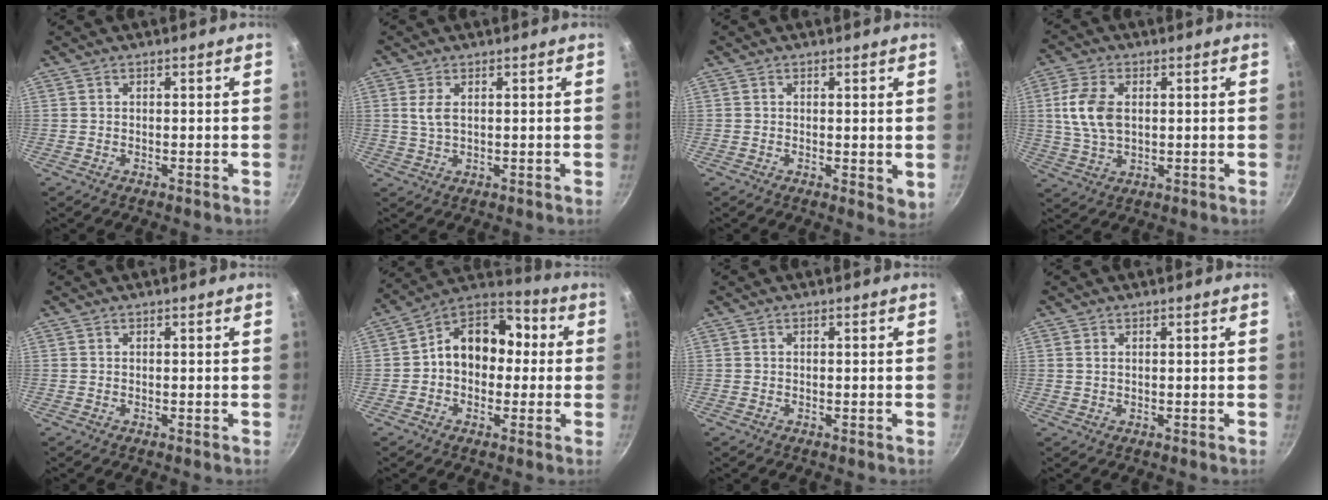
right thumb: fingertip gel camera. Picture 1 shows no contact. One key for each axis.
{"total": 3.2, "fx": 0.8, "fy": 1.6, "fz": 2.6, "tx": -0.051, "ty": -0.005, "tz": 0.018}
{"total": 3.4, "fx": 0.4, "fy": 1.6, "fz": 3.0, "tx": -0.037, "ty": -0.008, "tz": 0.007}
{"total": 9.1, "fx": 1.4, "fy": 5.6, "fz": 7.1, "tx": -0.136, "ty": -0.001, "tz": 0.026}
{"total": 0.0}
{"total": 14.3, "fx": 0.6, "fy": 10.9, "fz": 9.3, "tx": -0.092, "ty": 0.046, "tz": -0.014}
{"total": 0.0}
{"total": 0.9, "fx": 0.2, "fy": 0.6, "fz": 0.5, "tx": -0.008, "ty": 0.002, "tz": 0.004}